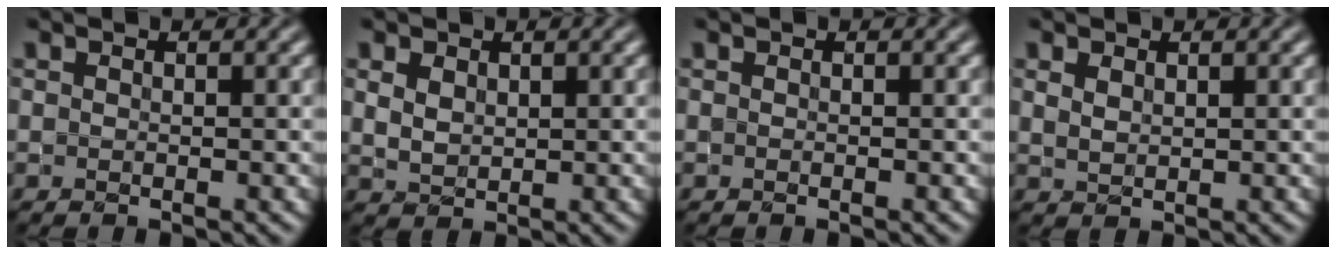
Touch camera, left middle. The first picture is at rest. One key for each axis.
{"total": 2.0, "fx": 0.9, "fy": 1.4, "fz": 1.1, "tx": -0.028, "ty": -0.003, "tz": 0.022}
{"total": 0.0}
{"total": 1.3, "fx": 0.8, "fy": 0.8, "fz": 0.8, "tx": -0.020, "ty": -0.002, "tz": 0.021}